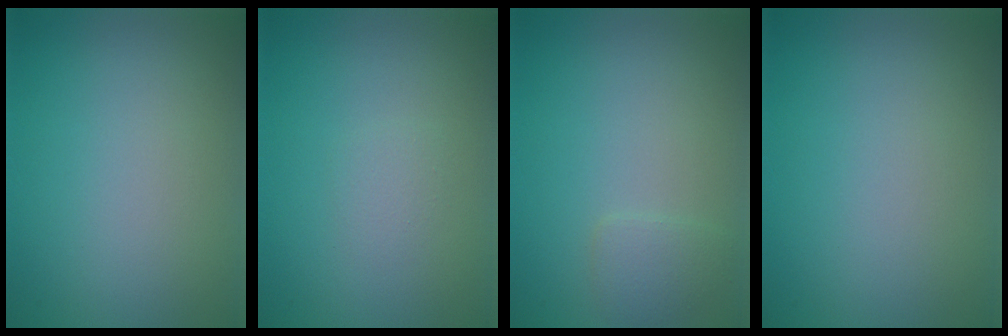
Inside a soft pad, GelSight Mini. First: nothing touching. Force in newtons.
{"total": 0.8, "press": 0.8, "slide": 0.0}
{"total": 1.3, "press": 1.3, "slide": 0.1}
{"total": 0.0}